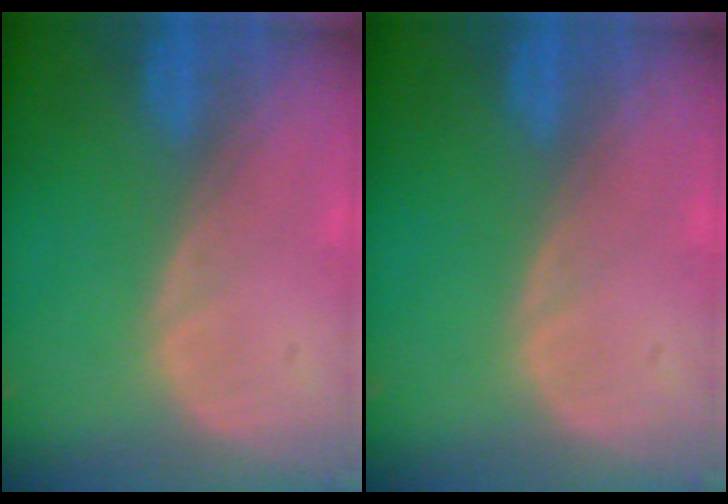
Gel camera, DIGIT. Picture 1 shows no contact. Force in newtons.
{"total": 0.0}